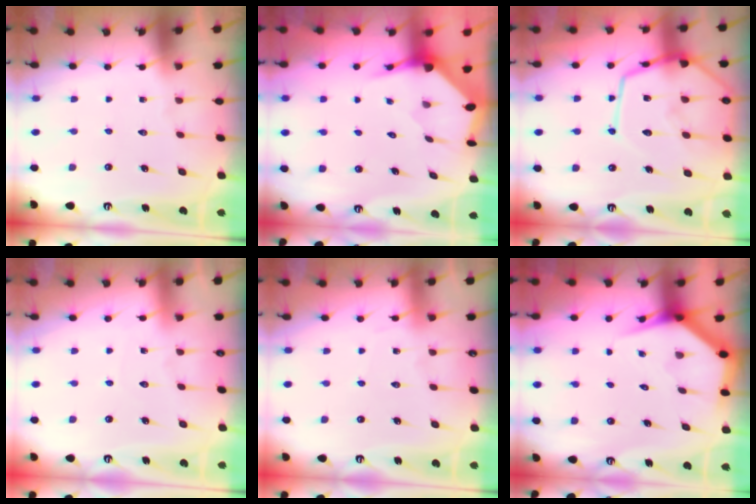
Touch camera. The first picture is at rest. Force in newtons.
{"total": 3.7, "press": 3.6, "slide": 0.5}
{"total": 17.7, "press": 17.6, "slide": 1.6}
{"total": 2.4, "press": 2.4, "slide": 0.2}
{"total": 4.3, "press": 4.3, "slide": 0.6}
{"total": 4.1, "press": 4.1, "slide": 0.3}